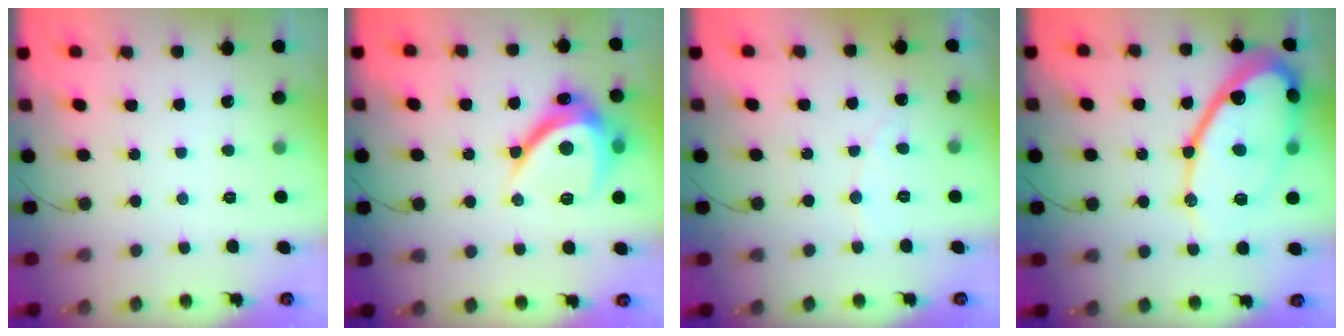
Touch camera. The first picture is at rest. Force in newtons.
{"total": 13.4, "press": 13.3, "slide": 1.0}
{"total": 3.8, "press": 3.8, "slide": 0.3}
{"total": 22.9, "press": 22.8, "slide": 2.2}